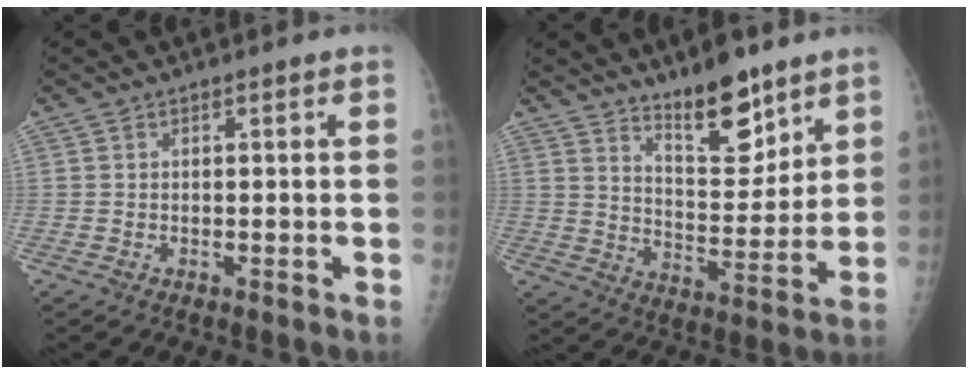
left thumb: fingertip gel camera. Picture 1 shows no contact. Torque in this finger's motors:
{"motor_torque": [0.19, 0.19, 0.42, -0.42, 0.06]}